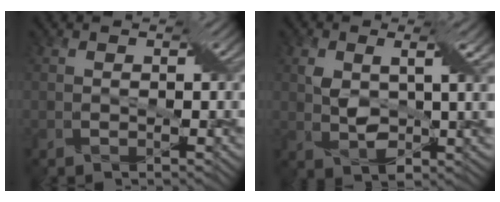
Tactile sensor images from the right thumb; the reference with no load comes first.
{"total": 4.5, "force": [0.9, 1.7, 4.1], "torque": [-0.077, 0.002, 0.020]}